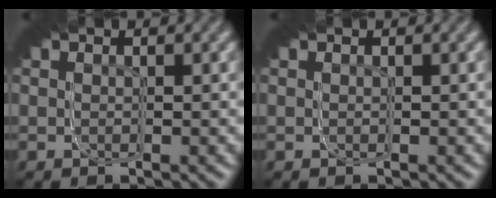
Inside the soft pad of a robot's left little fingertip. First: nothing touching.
{"total": 0.0}